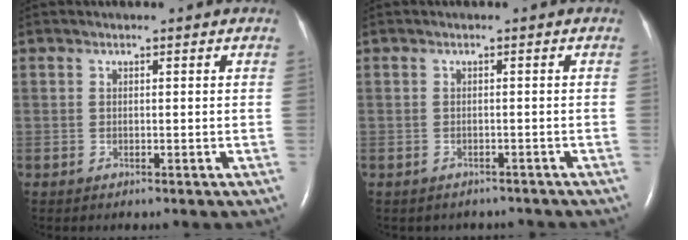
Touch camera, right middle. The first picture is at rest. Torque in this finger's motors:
{"motor_torque": [0.17, -0.24, -0.02, 0.00]}